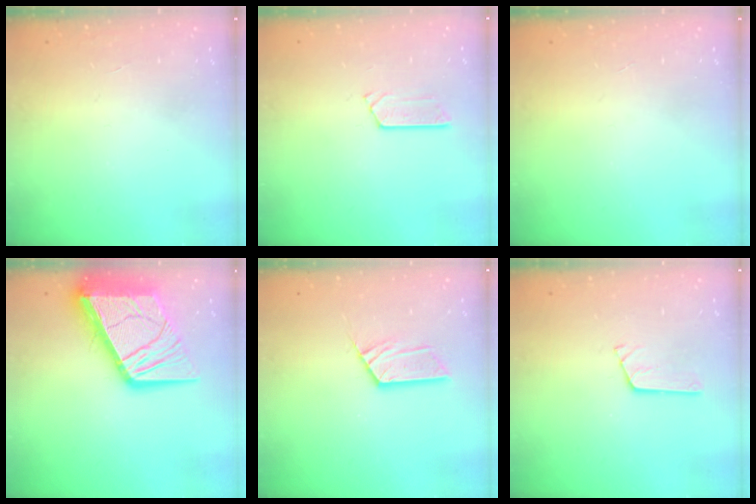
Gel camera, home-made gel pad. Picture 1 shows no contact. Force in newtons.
{"total": 3.8, "press": 3.7, "slide": 0.3}
{"total": 0.0}
{"total": 20.5, "press": 20.3, "slide": 2.5}
{"total": 8.4, "press": 8.3, "slide": 0.4}
{"total": 2.9, "press": 2.8, "slide": 0.3}